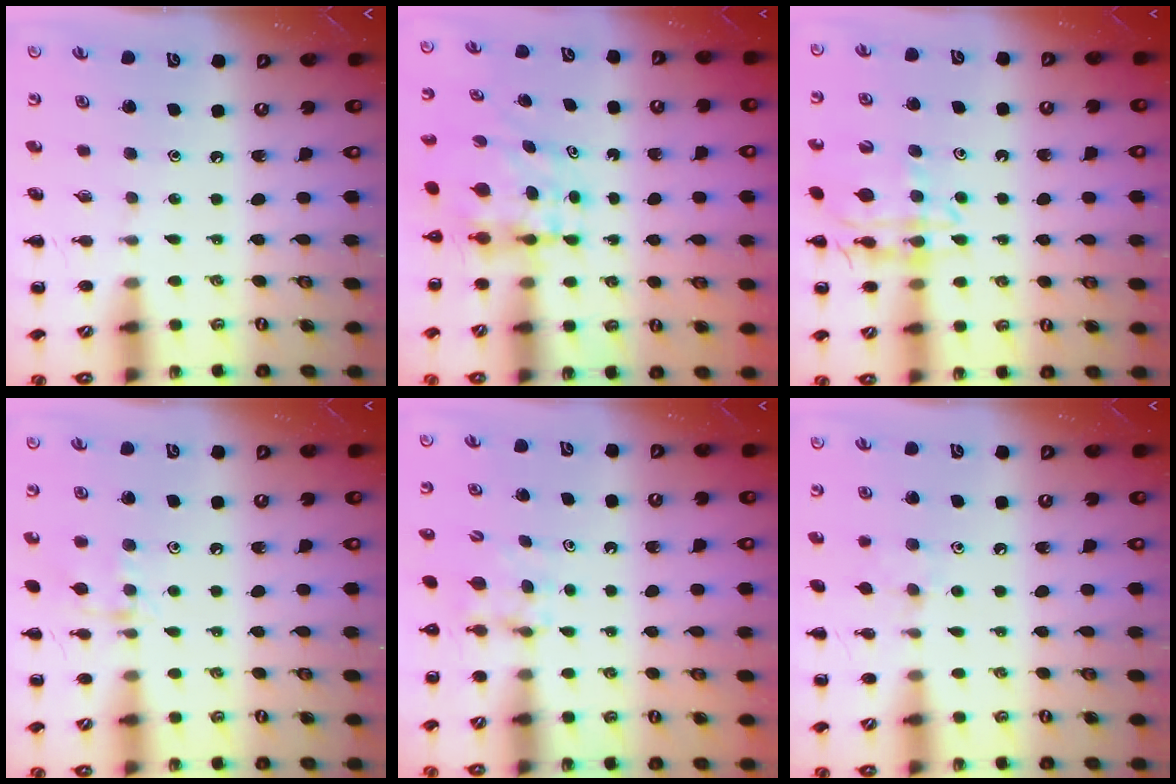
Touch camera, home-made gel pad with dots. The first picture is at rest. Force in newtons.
{"total": 6.0, "press": 5.9, "slide": 1.0}
{"total": 12.2, "press": 11.9, "slide": 3.0}
{"total": 8.5, "press": 8.4, "slide": 1.1}
{"total": 4.0, "press": 3.8, "slide": 1.4}
{"total": 5.9, "press": 5.6, "slide": 1.9}